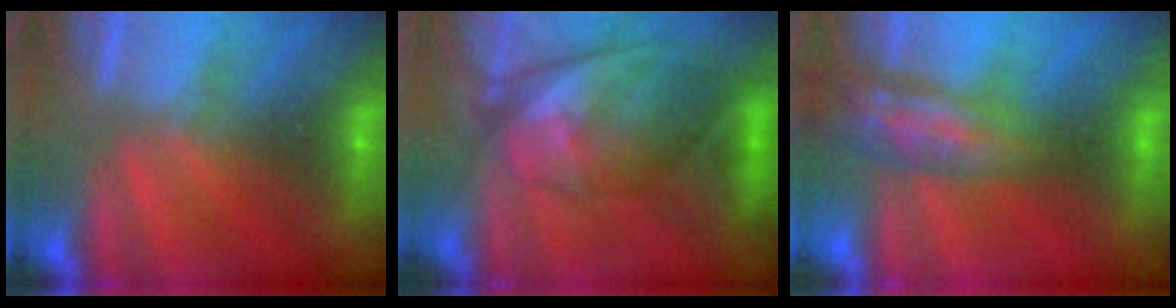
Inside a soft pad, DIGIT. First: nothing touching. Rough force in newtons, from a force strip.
{"total": 11.2}
{"total": 3.0}